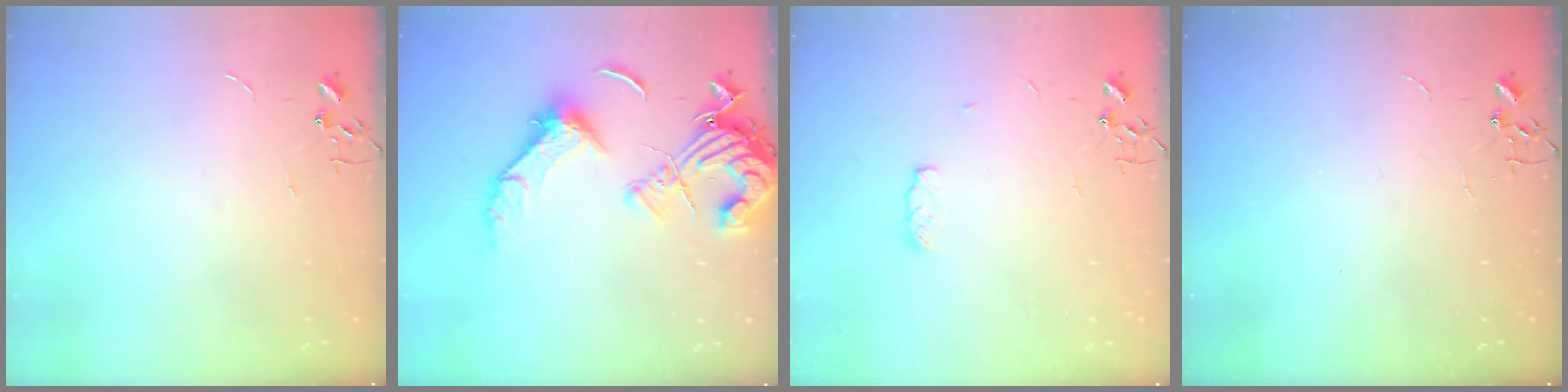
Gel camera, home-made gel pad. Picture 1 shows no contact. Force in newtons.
{"total": 16.5, "press": 16.3, "slide": 2.9}
{"total": 5.2, "press": 5.2, "slide": 0.8}
{"total": 0.0}